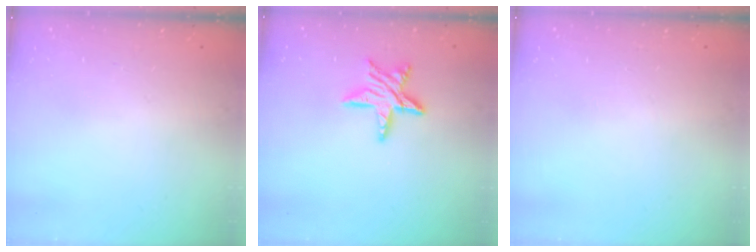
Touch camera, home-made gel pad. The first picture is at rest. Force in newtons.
{"total": 11.2, "press": 11.2, "slide": 1.0}
{"total": 0.0}